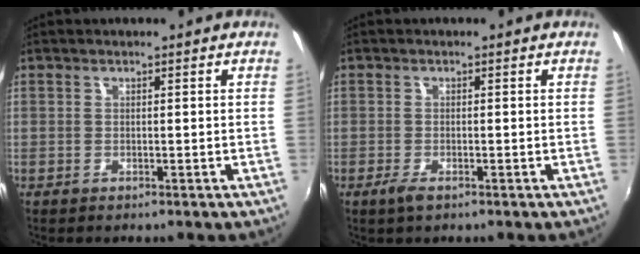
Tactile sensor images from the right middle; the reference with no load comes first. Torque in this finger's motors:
{"motor_torque": [0.36, -0.18, 0.02, -0.01]}